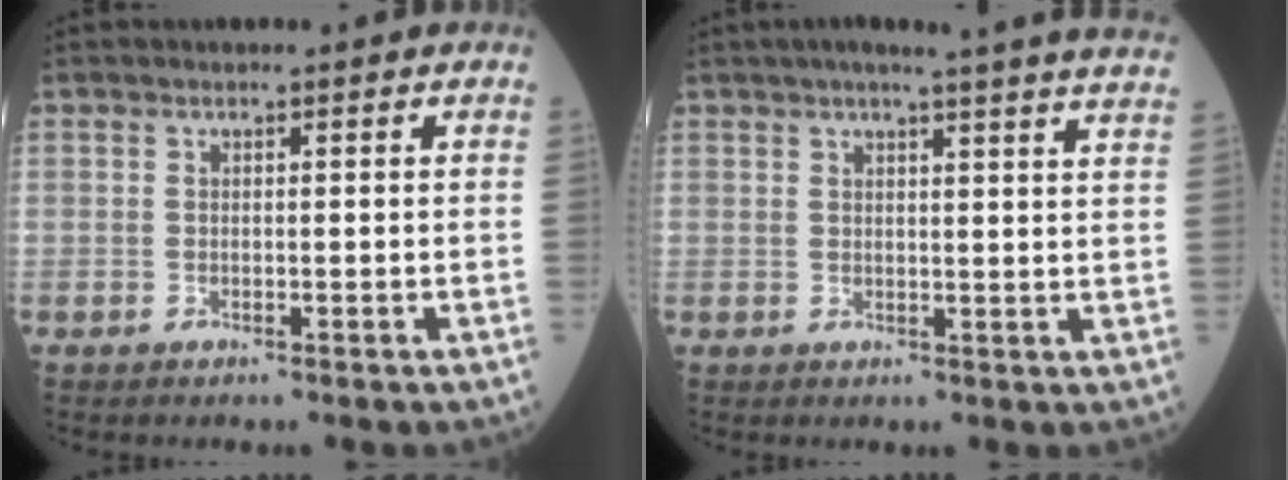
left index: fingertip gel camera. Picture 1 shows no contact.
{"total": 17.6, "force": [15.5, -0.5, 8.2], "torque": [-0.115, -0.012, 0.175]}